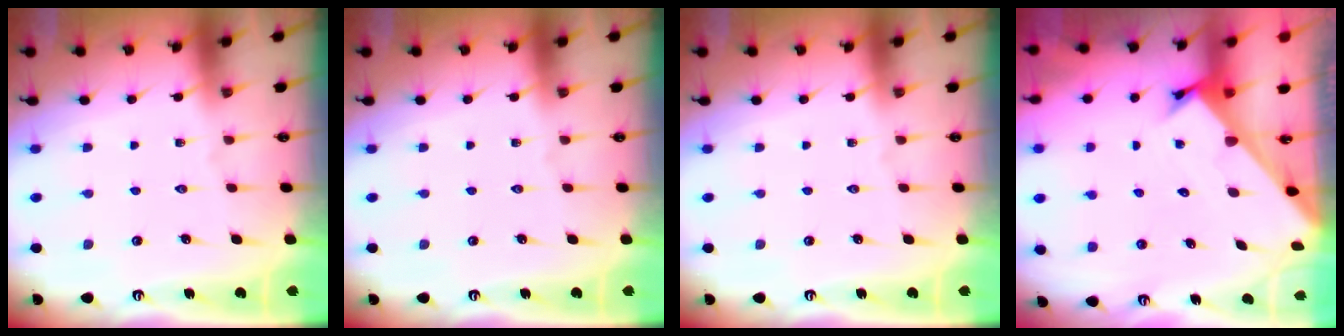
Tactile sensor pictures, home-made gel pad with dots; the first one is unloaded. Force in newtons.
{"total": 0.0}
{"total": 0.0}
{"total": 2.5, "press": 2.5, "slide": 0.2}